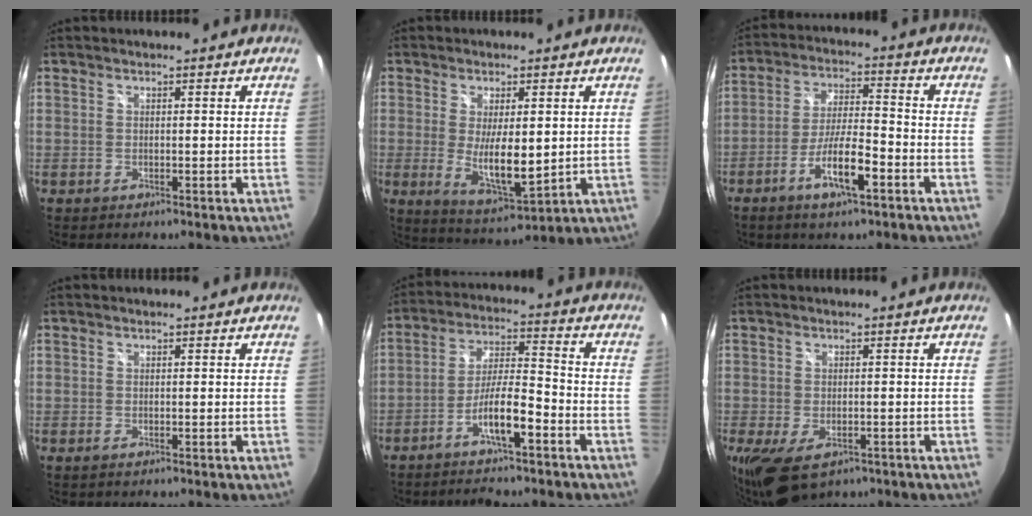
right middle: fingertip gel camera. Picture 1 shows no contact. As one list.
[{"total": 9.8, "force": [-0.2, 3.6, 9.1], "torque": [-0.167, -0.022, 0.006]}, {"total": 9.6, "force": [-5.1, 2.0, 7.9], "torque": [-0.159, -0.004, -0.090]}, {"total": 0.0}, {"total": 8.6, "force": [-5.1, 1.1, 6.9], "torque": [-0.141, 0.006, -0.092]}, {"total": 8.8, "force": [-4.2, 5.0, 5.8], "torque": [-0.123, -0.034, -0.070]}]